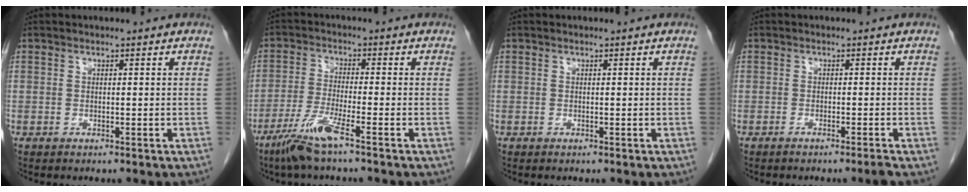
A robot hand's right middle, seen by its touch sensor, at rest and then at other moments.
{"total": 6.3, "force": [-4.2, -0.3, 4.8], "torque": [-0.101, -0.017, -0.088]}
{"total": 0.0}
{"total": 1.9, "force": [-1.4, -0.7, 1.0], "torque": [-0.015, 0.003, -0.026]}